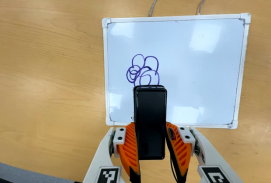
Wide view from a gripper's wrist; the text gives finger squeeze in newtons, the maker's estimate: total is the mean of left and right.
{"total": 3.7, "left": 2.5, "right": 5.0}